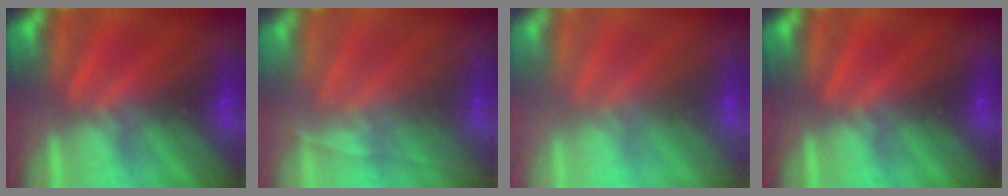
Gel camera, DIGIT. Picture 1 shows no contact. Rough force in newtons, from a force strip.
{"total": 2.0}
{"total": 2.8}
{"total": 0.0}